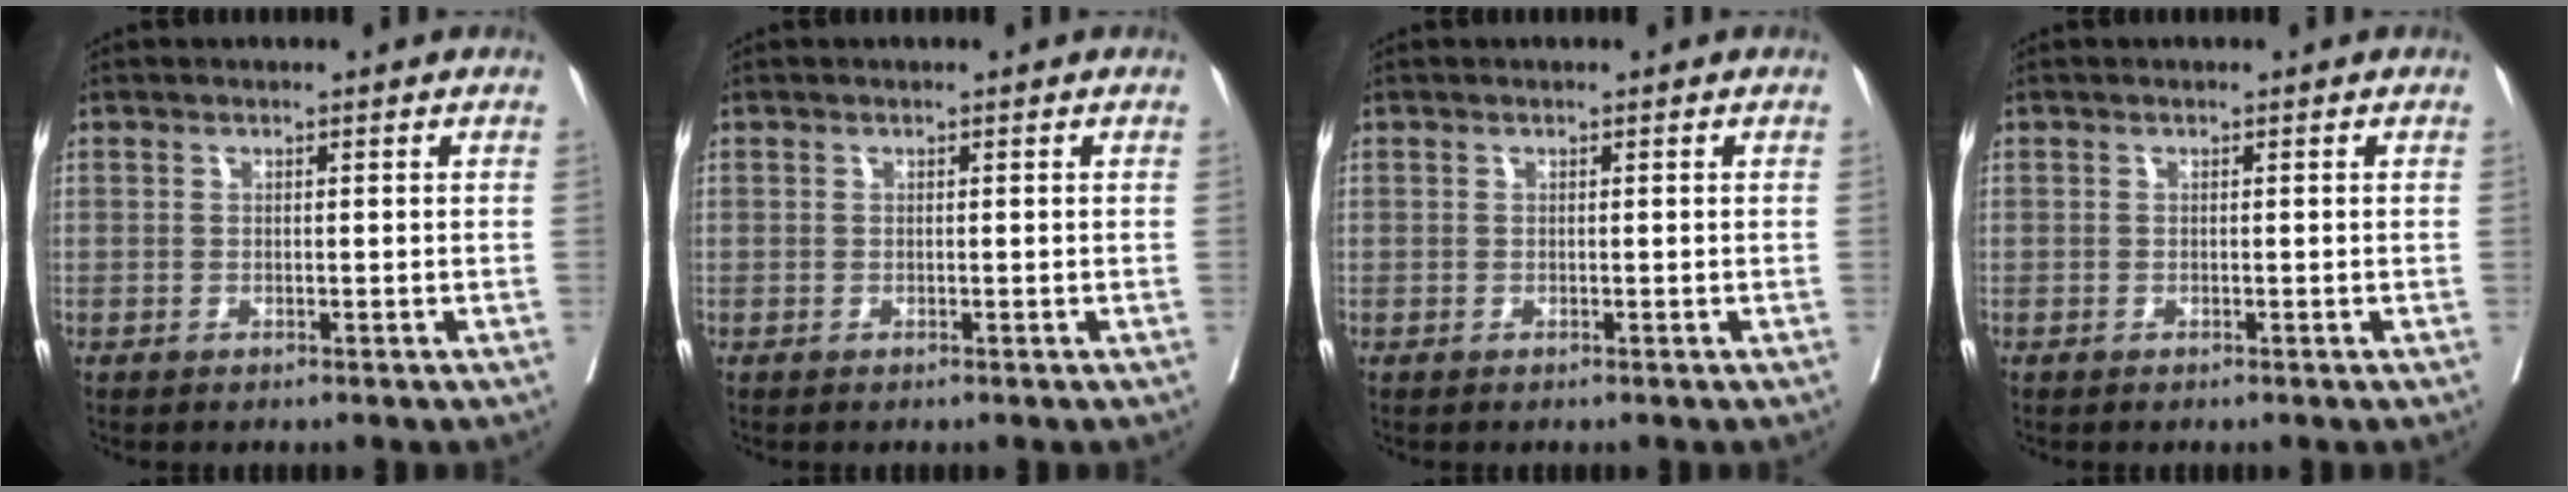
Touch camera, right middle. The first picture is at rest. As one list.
[{"total": 0.0}, {"total": 0.0}, {"total": 0.0}]